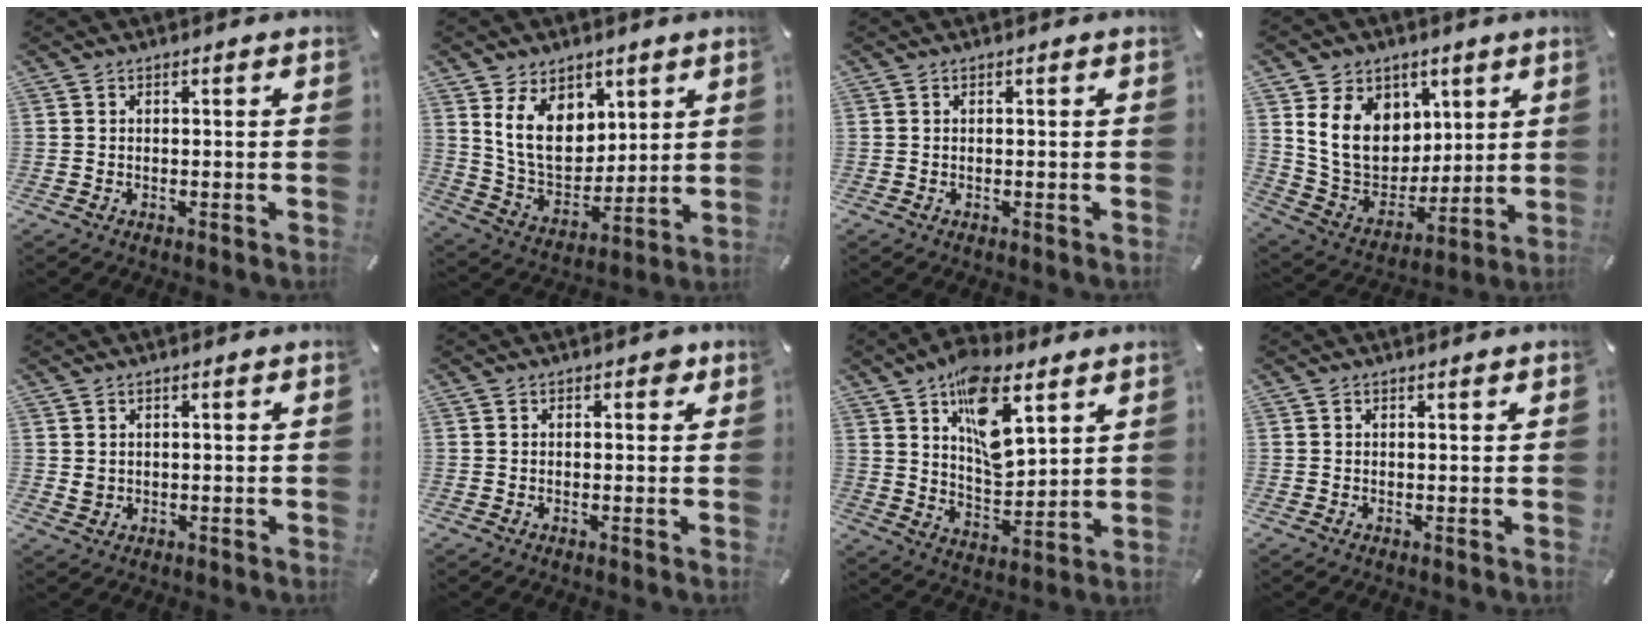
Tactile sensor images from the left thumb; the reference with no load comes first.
{"total": 13.1, "force": [5.4, 9.8, 6.7], "torque": [-0.145, -0.025, 0.103]}
{"total": 0.0}
{"total": 15.7, "force": [4.9, 13.1, 7.1], "torque": [-0.144, -0.021, 0.102]}
{"total": 1.6, "force": [0.7, 1.4, 0.4], "torque": [-0.001, -0.001, 0.011]}
{"total": 1.7, "force": [0.7, 1.2, 0.9], "torque": [-0.005, -0.001, 0.008]}
{"total": 15.3, "force": [8.2, 8.1, 10.0], "torque": [-0.156, -0.034, 0.148]}
{"total": 0.6, "force": [0.4, 0.2, 0.4], "torque": [-0.008, 0.001, 0.007]}